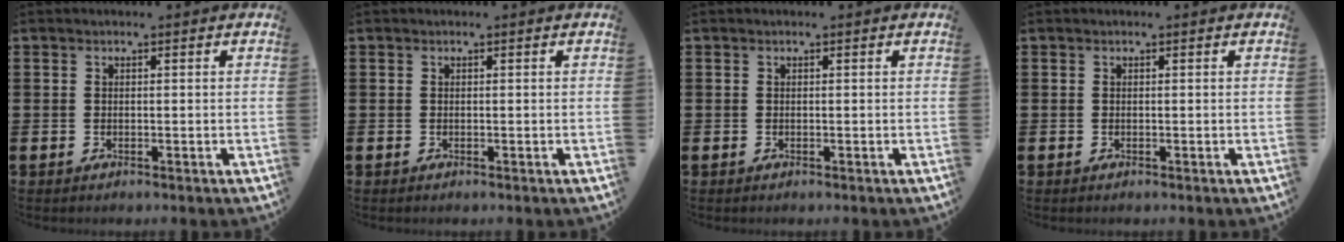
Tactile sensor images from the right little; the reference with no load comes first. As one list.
[{"total": 0.0}, {"total": 0.0}, {"total": 0.0}]